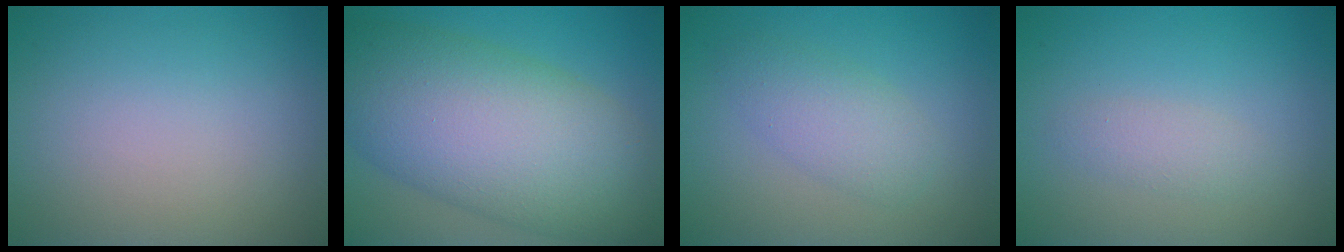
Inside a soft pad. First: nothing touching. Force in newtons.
{"total": 13.0, "press": 13.0, "slide": 0.2}
{"total": 3.0, "press": 3.0, "slide": 0.1}
{"total": 1.4, "press": 1.4, "slide": 0.1}